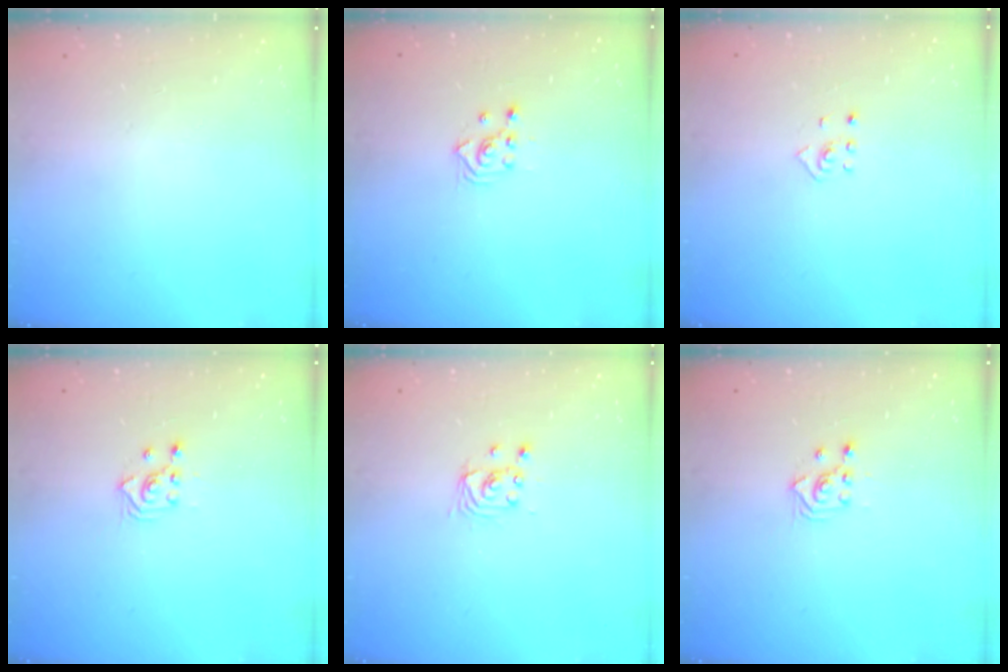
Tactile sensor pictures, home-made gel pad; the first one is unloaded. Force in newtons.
{"total": 2.5, "press": 2.5, "slide": 0.3}
{"total": 2.0, "press": 1.9, "slide": 0.8}
{"total": 2.9, "press": 2.9, "slide": 0.2}
{"total": 2.8, "press": 2.8, "slide": 0.1}
{"total": 2.9, "press": 2.9, "slide": 0.2}